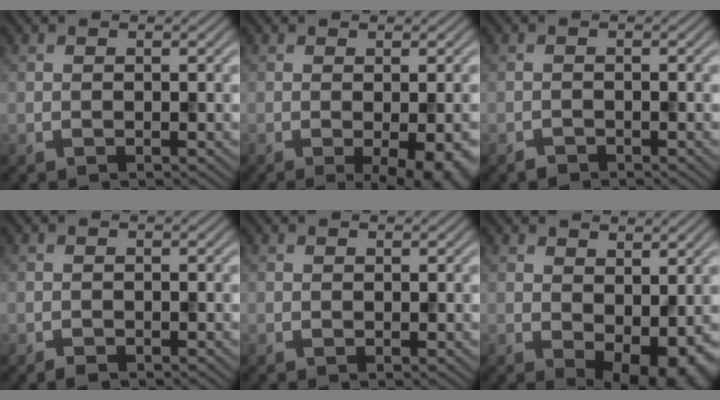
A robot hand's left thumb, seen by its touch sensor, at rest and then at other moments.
{"total": 5.9, "force": [-1.9, 1.5, 5.3], "torque": [-0.070, -0.010, -0.018]}
{"total": 0.9, "force": [-0.8, 0.3, 0.1], "torque": [-0.001, -0.001, -0.016]}
{"total": 0.8, "force": [-0.6, 0.3, 0.3], "torque": [-0.005, -0.001, -0.010]}
{"total": 0.0}
{"total": 6.8, "force": [-0.3, 3.9, 5.6], "torque": [-0.077, -0.019, 0.009]}